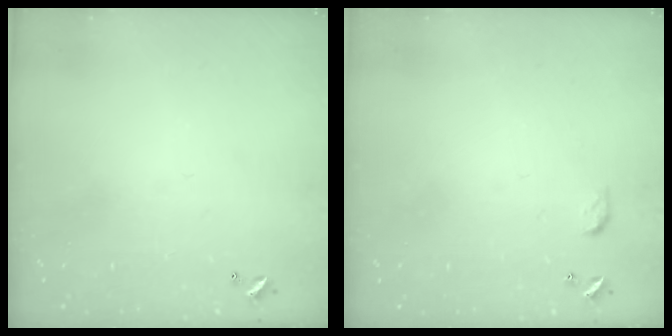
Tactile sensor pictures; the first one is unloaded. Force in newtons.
{"total": 4.4, "press": 4.4, "slide": 0.6}